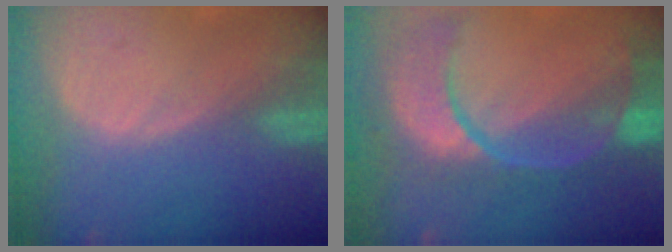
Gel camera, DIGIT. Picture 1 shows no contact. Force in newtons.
{"total": 12.1, "press": 9.8, "slide": 7.2}